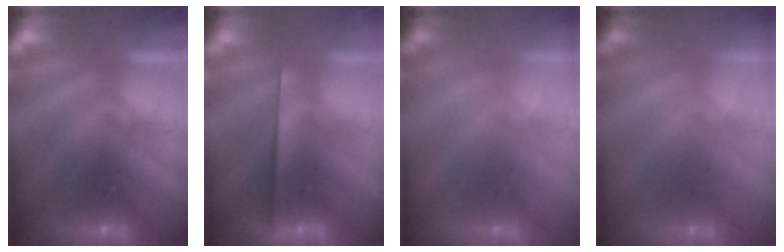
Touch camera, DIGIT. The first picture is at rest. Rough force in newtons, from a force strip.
{"total": 2.4}
{"total": 1.5}
{"total": 1.5}